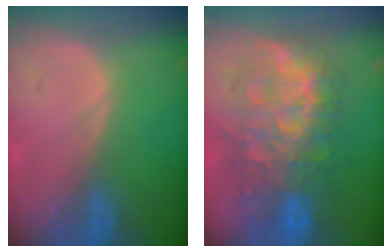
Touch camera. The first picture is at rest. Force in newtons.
{"total": 12.4, "press": 12.3, "slide": 1.2}